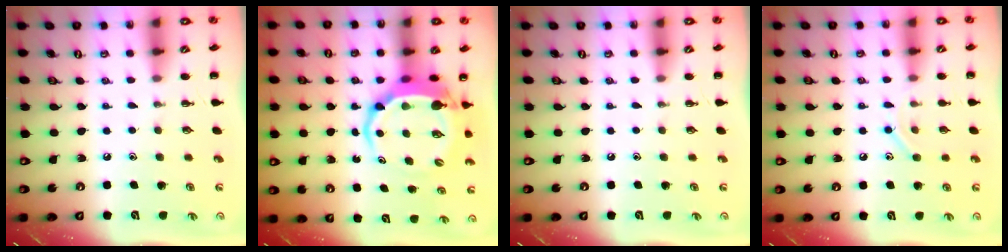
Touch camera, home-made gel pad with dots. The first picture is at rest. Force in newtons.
{"total": 7.2, "press": 7.1, "slide": 1.2}
{"total": 0.0}
{"total": 8.0, "press": 7.8, "slide": 1.5}